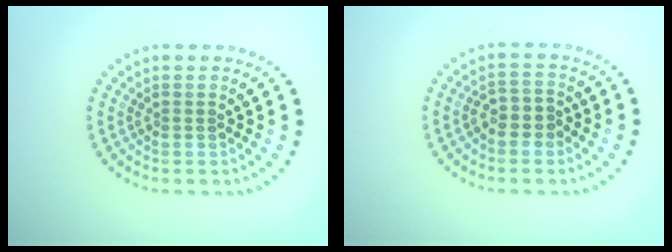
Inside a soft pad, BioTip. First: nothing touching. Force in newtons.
{"total": 2.1, "press": 1.9, "slide": 0.9}